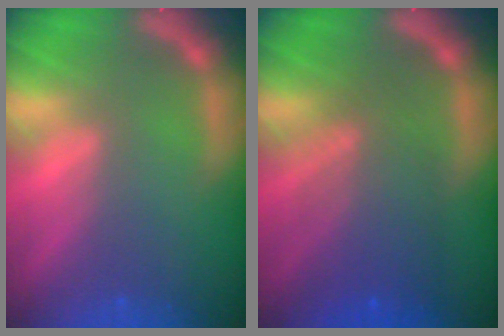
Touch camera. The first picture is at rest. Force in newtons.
{"total": 6.6}